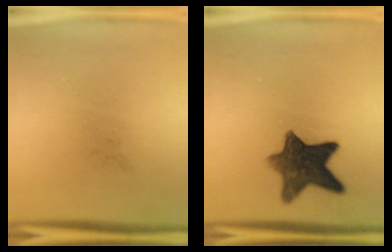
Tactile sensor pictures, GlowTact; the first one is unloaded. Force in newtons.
{"total": 10.2}